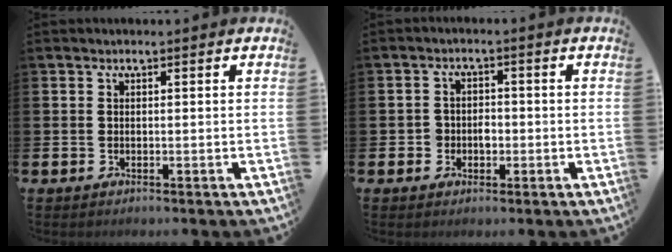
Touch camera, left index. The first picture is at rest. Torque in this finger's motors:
{"motor_torque": [0.12, -0.03, 0.03, 0.04]}